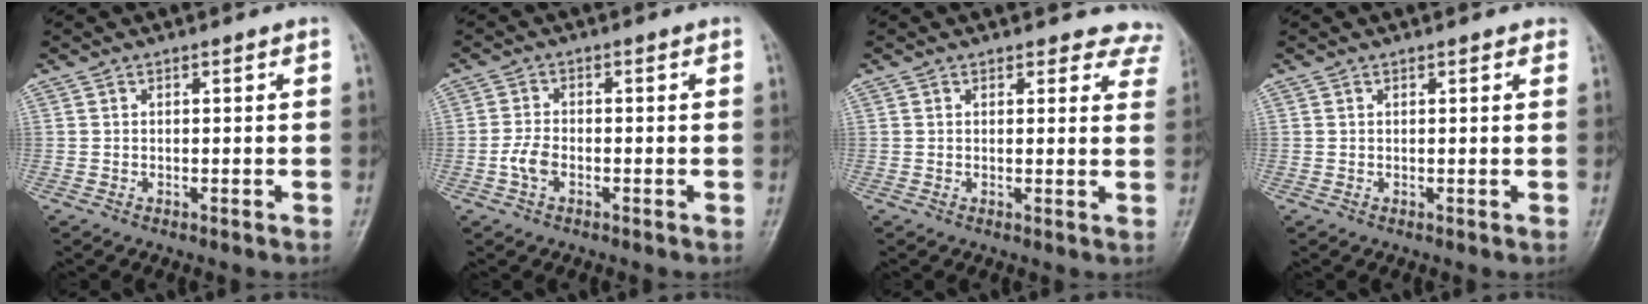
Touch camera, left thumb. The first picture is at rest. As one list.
[{"total": 3.2, "force": [-1.3, 1.8, 2.3], "torque": [-0.046, 0.009, -0.030]}, {"total": 6.9, "force": [6.3, 3.0, 0.1], "torque": [0.057, -0.026, 0.036]}, {"total": 1.1, "force": [0.7, 0.5, 0.6], "torque": [-0.002, -0.002, 0.004]}]